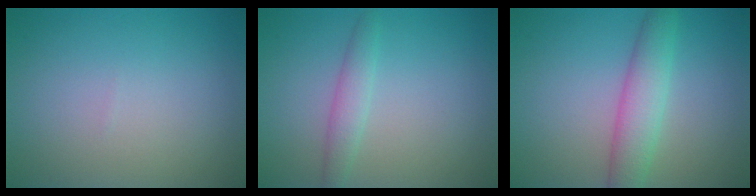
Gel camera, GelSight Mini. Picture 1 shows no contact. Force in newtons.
{"total": 1.8, "press": 1.8, "slide": 0.1}
{"total": 3.9, "press": 3.9, "slide": 0.1}